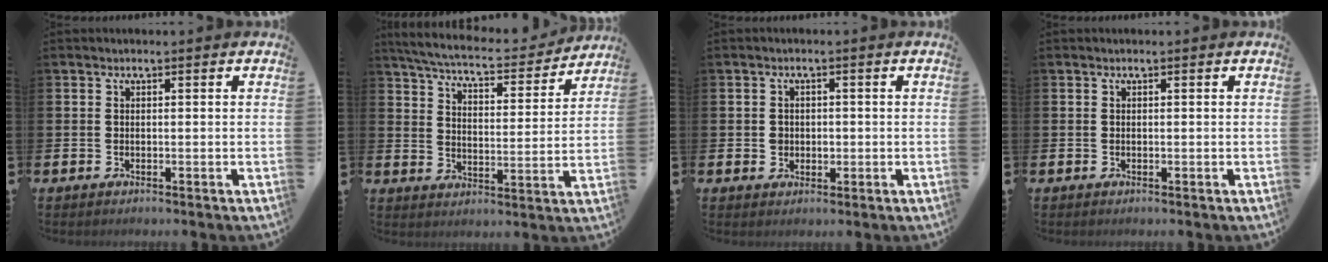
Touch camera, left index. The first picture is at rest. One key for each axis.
{"total": 6.2, "fx": 5.9, "fy": 0.8, "fz": 1.8, "tx": -0.066, "ty": -0.043, "tz": 0.097}
{"total": 1.7, "fx": 0.2, "fy": 1.6, "fz": 0.5, "tx": -0.003, "ty": 0.006, "tz": -0.002}
{"total": 0.0}